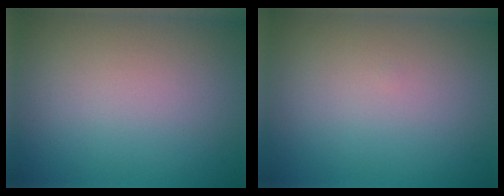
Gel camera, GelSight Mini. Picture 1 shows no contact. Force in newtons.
{"total": 0.0}